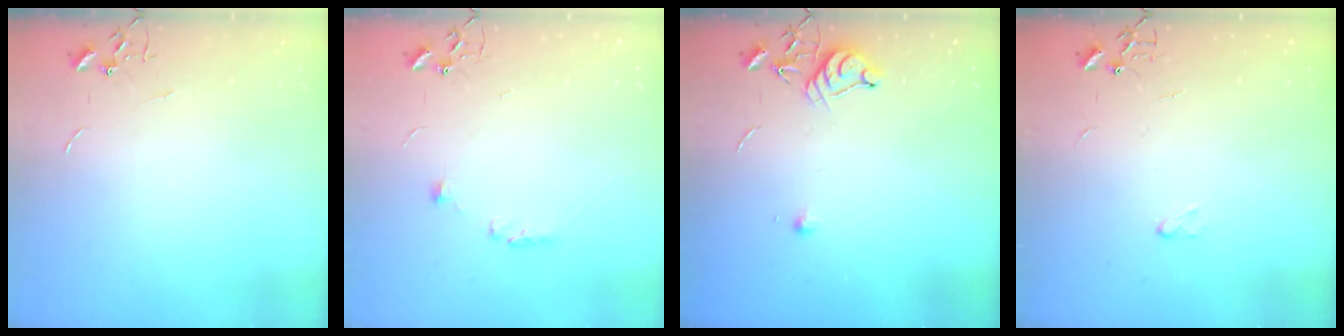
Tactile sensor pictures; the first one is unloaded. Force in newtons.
{"total": 5.9, "press": 5.6, "slide": 2.1}
{"total": 6.9, "press": 6.9, "slide": 1.0}
{"total": 3.2, "press": 3.1, "slide": 0.4}